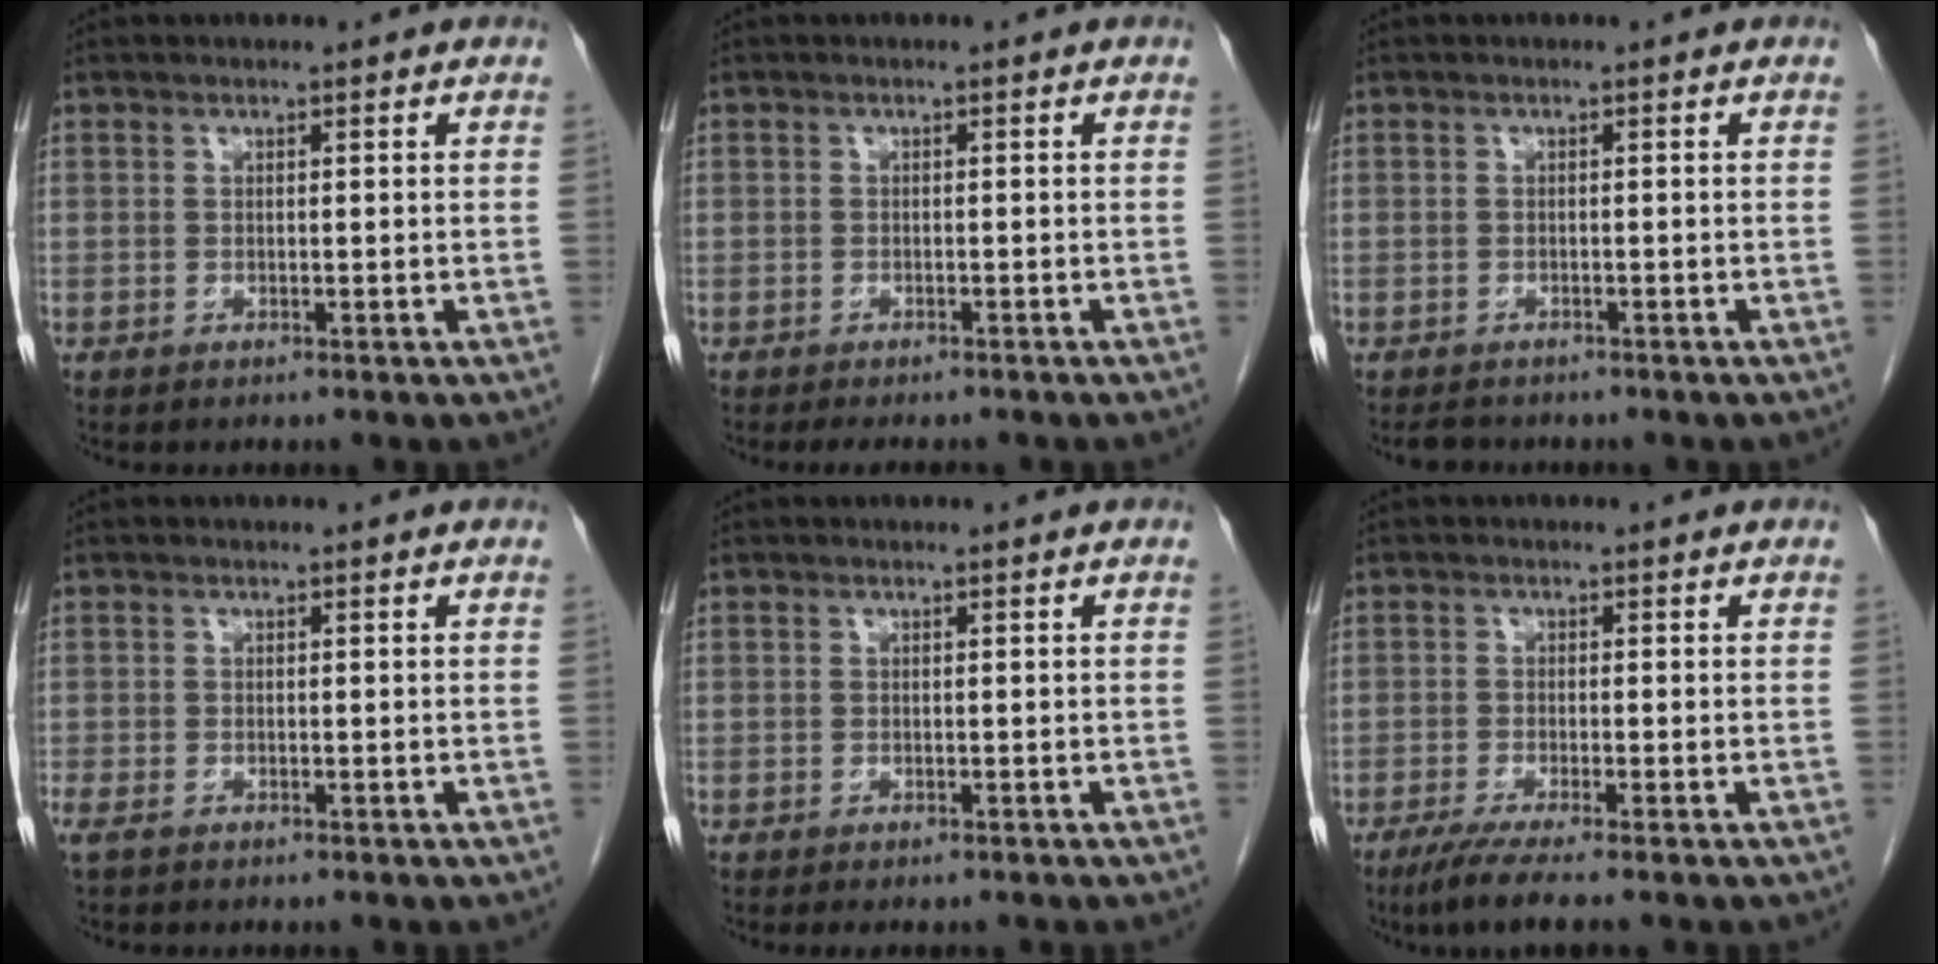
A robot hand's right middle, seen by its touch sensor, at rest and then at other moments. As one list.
[{"total": 3.8, "force": [-3.3, 1.3, 1.5], "torque": [-0.020, -0.007, -0.042]}, {"total": 2.1, "force": [-1.9, 0.8, 0.5], "torque": [-0.015, -0.006, -0.027]}, {"total": 2.4, "force": [-1.7, 1.1, 1.4], "torque": [-0.033, -0.008, -0.027]}, {"total": 1.5, "force": [-1.2, 0.6, 0.5], "torque": [-0.008, -0.003, -0.015]}, {"total": 5.2, "force": [-3.8, -0.5, 3.4], "torque": [-0.061, -0.016, -0.070]}]